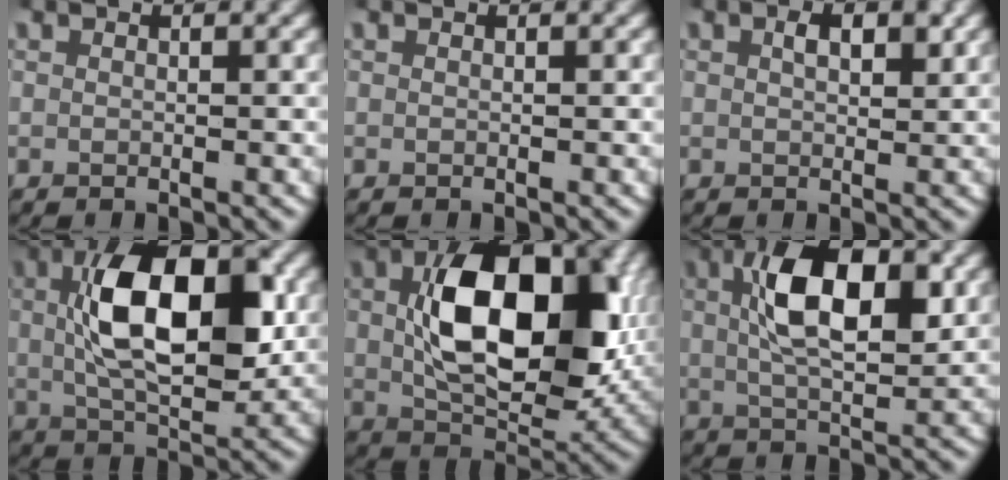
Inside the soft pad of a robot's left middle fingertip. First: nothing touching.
{"total": 0.0}
{"total": 1.8, "force": [0.8, 0.9, 1.4], "torque": [-0.020, 0.001, 0.011]}
{"total": 11.2, "force": [1.2, 5.7, 9.6], "torque": [-0.173, -0.005, 0.020]}
{"total": 14.9, "force": [1.0, 8.6, 12.1], "torque": [-0.214, -0.015, 0.023]}
{"total": 8.3, "force": [1.7, 4.0, 7.1], "torque": [-0.128, -0.001, 0.025]}